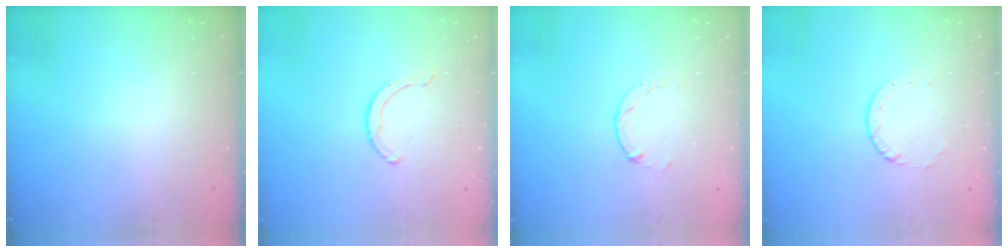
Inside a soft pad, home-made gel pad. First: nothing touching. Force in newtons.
{"total": 2.9, "press": 2.9, "slide": 0.4}
{"total": 1.5, "press": 1.5, "slide": 0.2}
{"total": 1.0, "press": 1.0, "slide": 0.1}